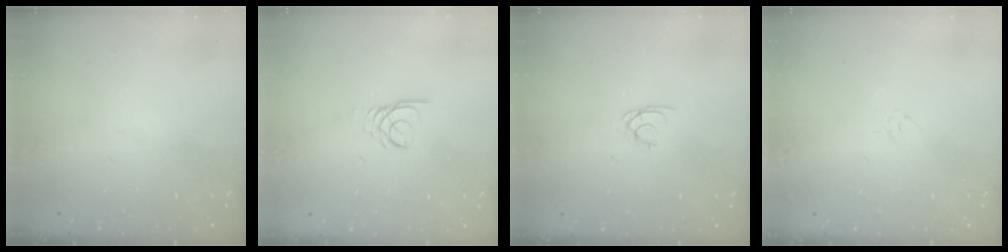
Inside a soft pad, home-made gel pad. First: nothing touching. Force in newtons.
{"total": 2.5, "press": 2.5, "slide": 0.2}
{"total": 1.5, "press": 1.4, "slide": 0.2}
{"total": 2.9, "press": 2.9, "slide": 0.6}